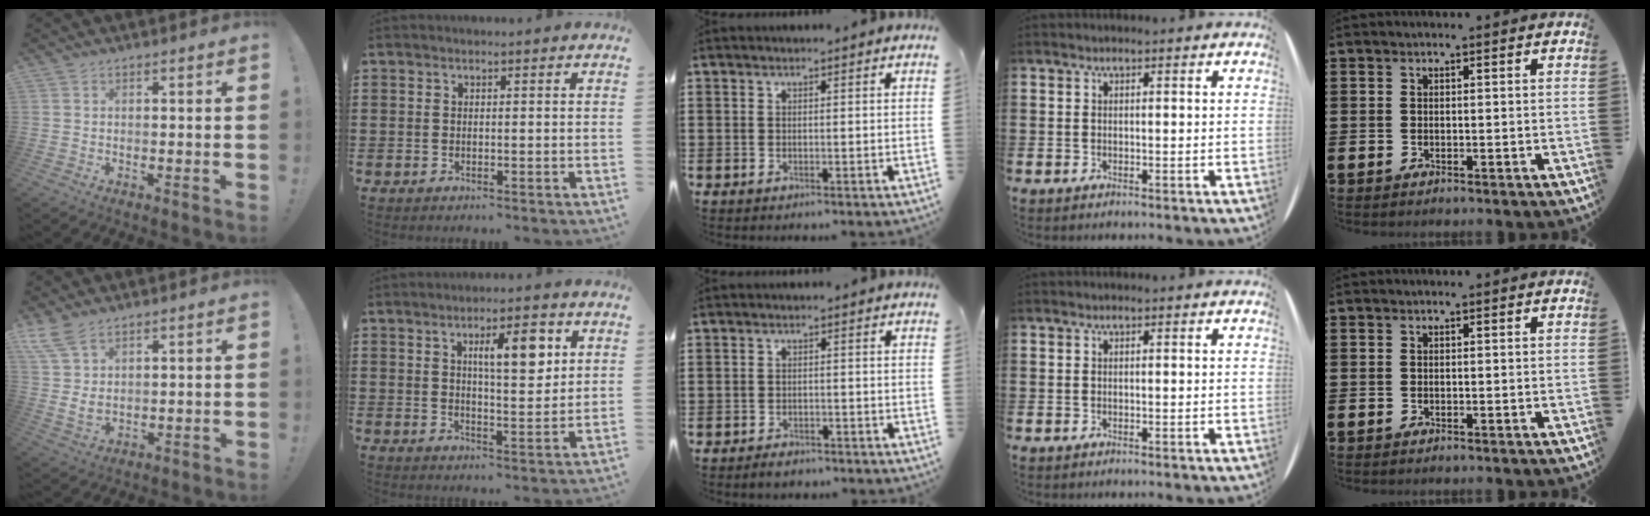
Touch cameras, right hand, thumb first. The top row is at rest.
{"thumb": {"total": 7.6, "force": [4.7, 3.1, 5.1], "torque": [-0.105, -0.022, 0.093]}, "index": {"total": 7.1, "force": [2.7, 2.2, 6.3], "torque": [-0.096, -0.004, 0.035]}, "middle": {"total": 1.6, "force": [-1.5, 0.4, 0.4], "torque": [-0.012, -0.001, -0.031]}}